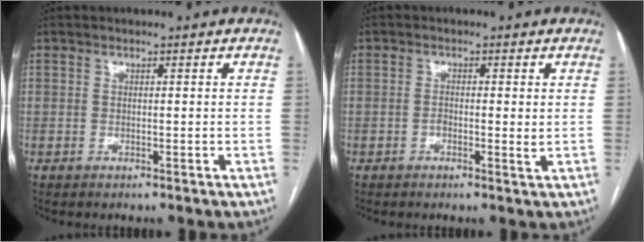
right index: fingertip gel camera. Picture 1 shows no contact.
{"total": 2.2, "force": [-0.2, 0.7, 2.1], "torque": [-0.034, -0.001, -0.004]}